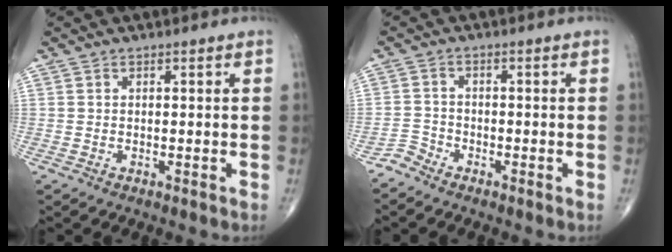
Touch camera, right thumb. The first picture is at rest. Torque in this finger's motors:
{"motor_torque": [0.20, -0.56, -0.28, -0.31, -0.03]}